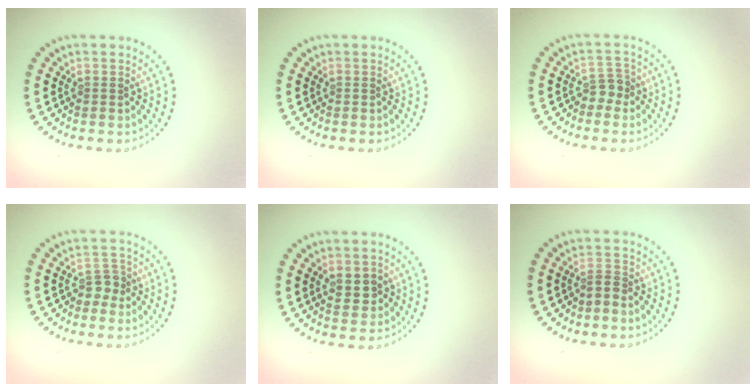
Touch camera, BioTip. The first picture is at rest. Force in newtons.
{"total": 0.0}
{"total": 1.7, "press": 1.4, "slide": 1.0}
{"total": 1.7, "press": 1.4, "slide": 1.0}
{"total": 2.1, "press": 2.0, "slide": 0.5}
{"total": 1.1, "press": 0.7, "slide": 0.9}